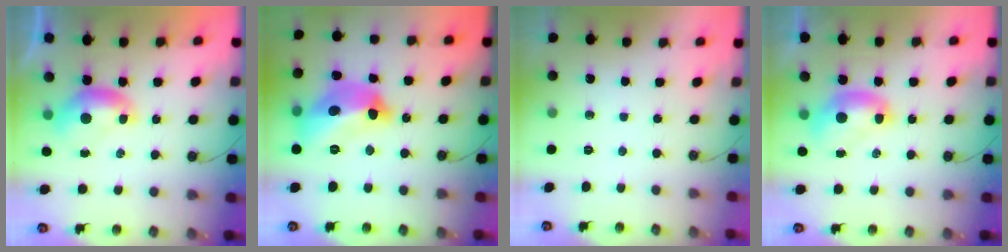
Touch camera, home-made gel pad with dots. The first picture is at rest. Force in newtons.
{"total": 15.4, "press": 15.3, "slide": 0.9}
{"total": 0.0}
{"total": 2.0, "press": 2.0, "slide": 0.2}